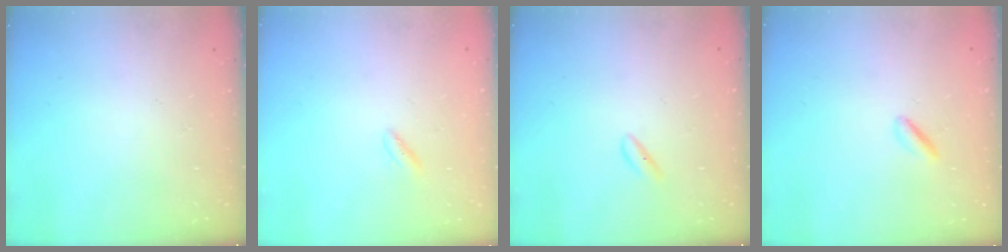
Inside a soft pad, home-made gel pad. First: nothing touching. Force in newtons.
{"total": 1.4, "press": 1.3, "slide": 0.6}
{"total": 2.0, "press": 1.8, "slide": 0.7}
{"total": 0.9, "press": 0.7, "slide": 0.6}